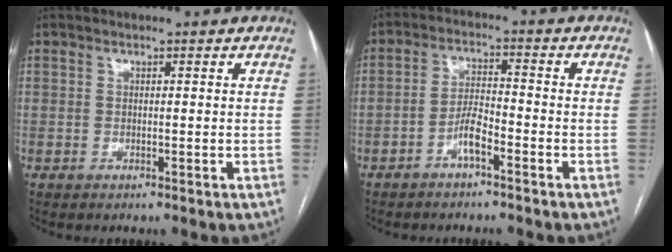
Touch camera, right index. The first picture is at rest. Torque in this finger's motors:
{"motor_torque": [0.14, -0.01, 0.14, 0.03]}